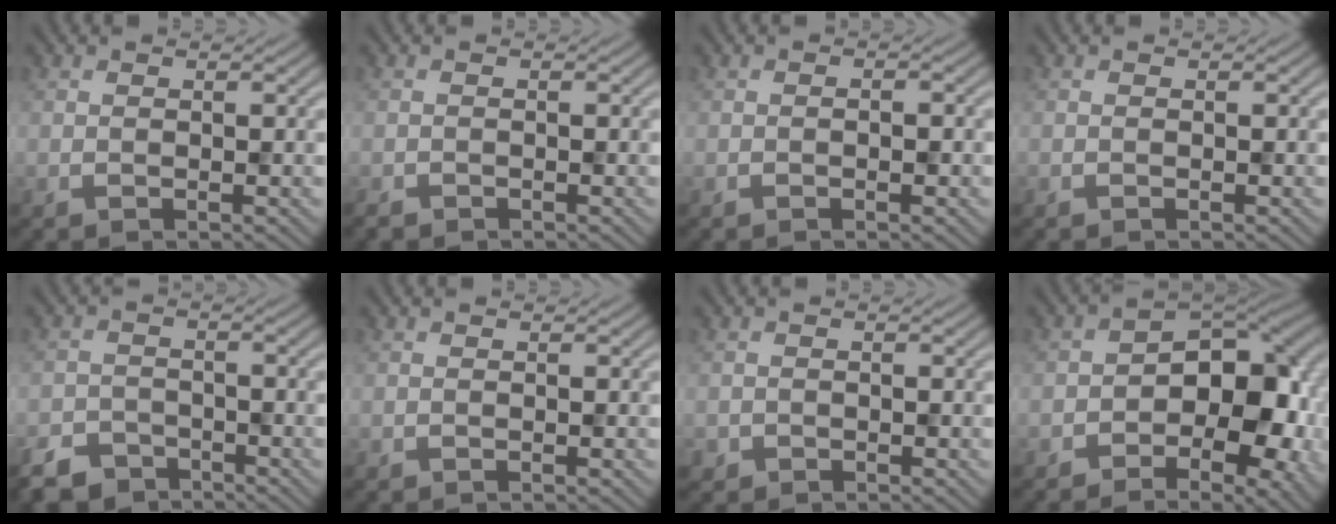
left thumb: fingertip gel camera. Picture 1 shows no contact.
{"total": 0.9, "force": [-0.8, 0.3, -0.2], "torque": [0.004, -0.001, -0.014]}
{"total": 0.7, "force": [-0.4, 0.2, 0.5], "torque": [-0.008, 0.002, -0.009]}
{"total": 0.0}
{"total": 4.9, "force": [-4.2, 2.3, 0.8], "torque": [-0.015, -0.005, -0.076]}
{"total": 0.0}
{"total": 0.9, "force": [-0.5, 0.7, -0.2], "torque": [0.006, -0.002, -0.008]}
{"total": 11.9, "force": [-2.2, 7.2, 9.1], "torque": [-0.096, 0.004, -0.043]}